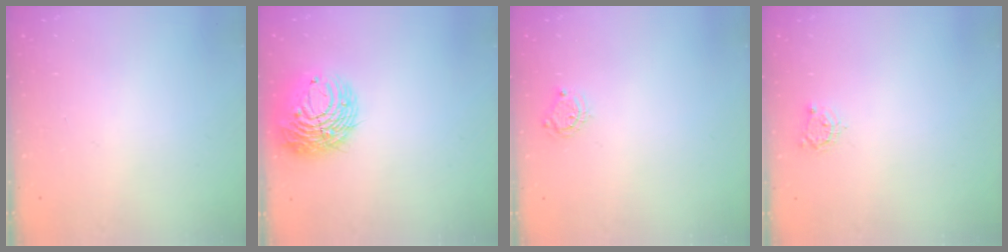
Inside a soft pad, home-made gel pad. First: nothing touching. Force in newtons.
{"total": 13.2, "press": 13.1, "slide": 1.5}
{"total": 5.0, "press": 5.0, "slide": 0.4}
{"total": 3.8, "press": 3.8, "slide": 0.4}